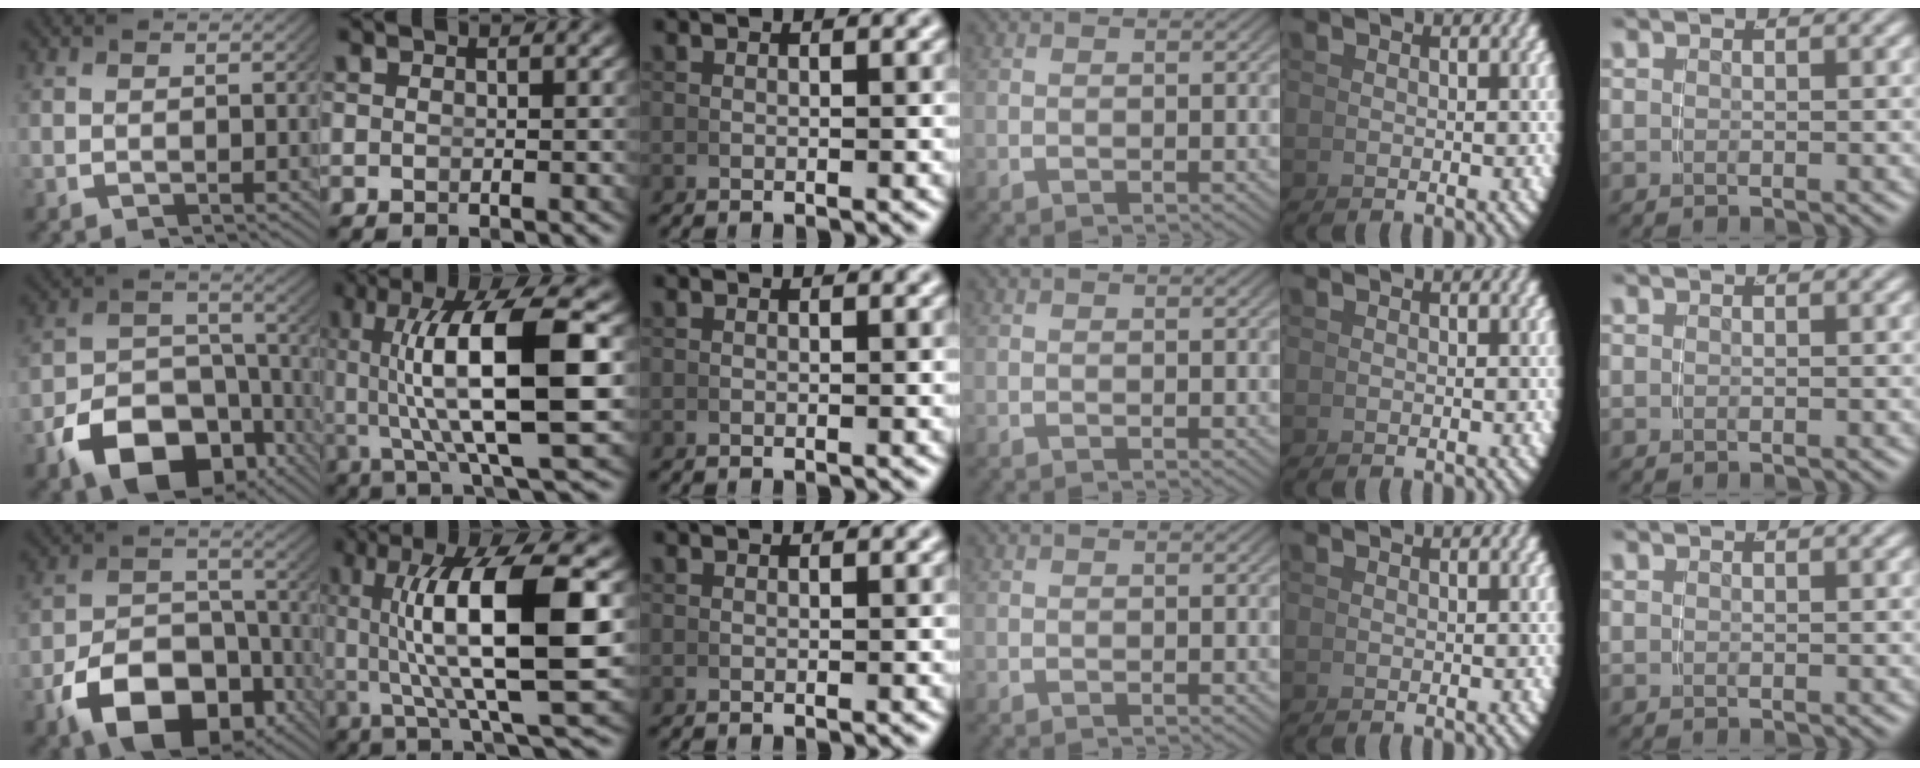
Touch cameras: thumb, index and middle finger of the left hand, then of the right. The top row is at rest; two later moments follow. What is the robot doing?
{"motion": "grasp_and_lifting", "object": "coin"}